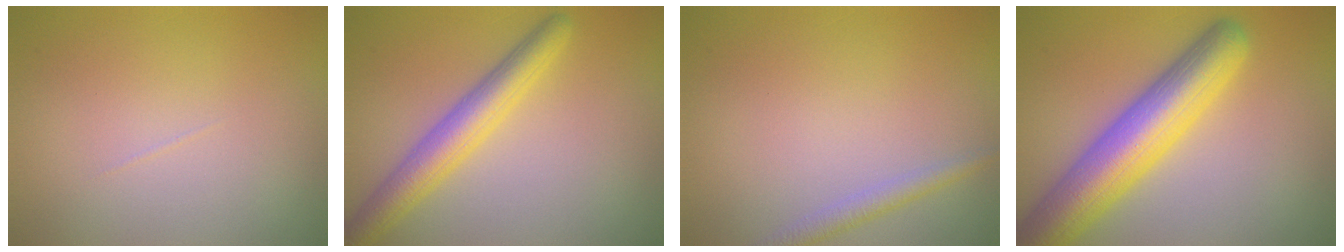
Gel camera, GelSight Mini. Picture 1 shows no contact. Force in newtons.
{"total": 4.3, "press": 4.3, "slide": 0.2}
{"total": 1.6, "press": 1.6, "slide": 0.0}
{"total": 8.7, "press": 8.7, "slide": 0.4}